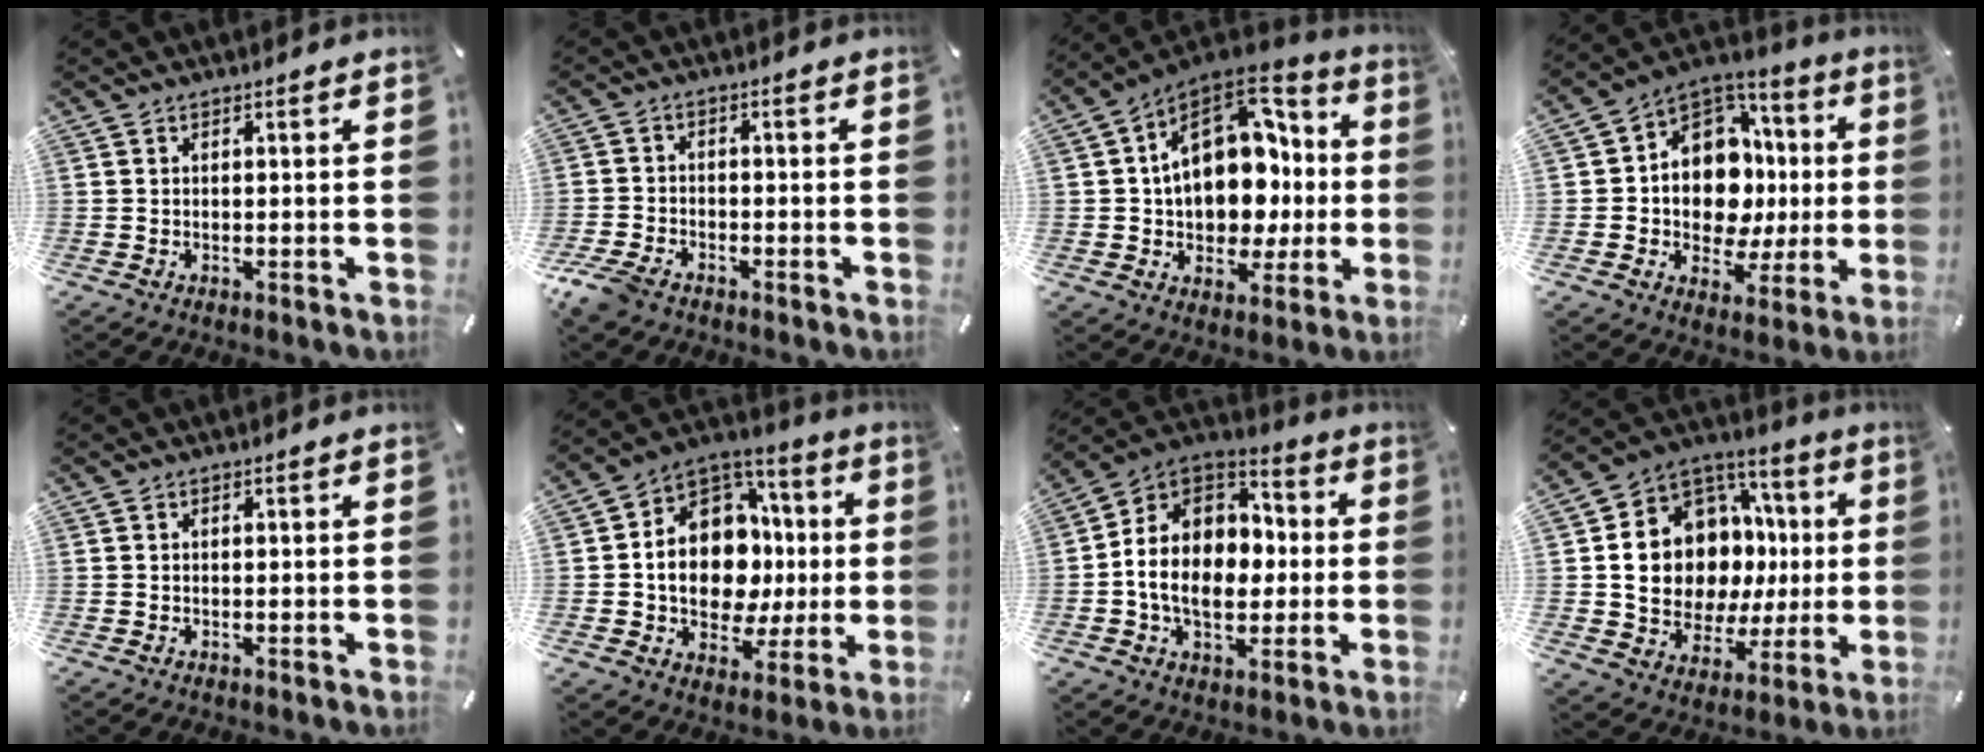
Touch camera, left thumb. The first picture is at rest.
{"total": 5.2, "force": [-3.8, 2.6, 2.3], "torque": [-0.065, 0.010, -0.079]}
{"total": 19.9, "force": [3.1, 14.3, 13.5], "torque": [-0.206, -0.015, 0.061]}
{"total": 13.9, "force": [0.0, 11.9, 7.3], "torque": [-0.120, -0.023, 0.008]}
{"total": 0.0}
{"total": 16.6, "force": [-0.4, 12.9, 10.5], "torque": [-0.183, -0.011, -0.001]}
{"total": 14.4, "force": [-2.1, 11.5, 8.4], "torque": [-0.168, 0.008, -0.040]}
{"total": 15.2, "force": [1.5, 12.6, 8.3], "torque": [-0.151, -0.026, 0.039]}